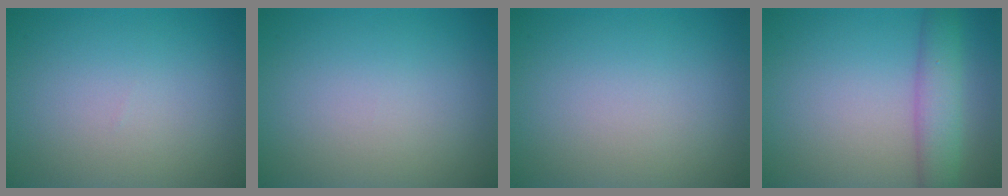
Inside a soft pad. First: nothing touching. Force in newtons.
{"total": 0.0}
{"total": 0.0}
{"total": 4.0, "press": 4.0, "slide": 0.1}